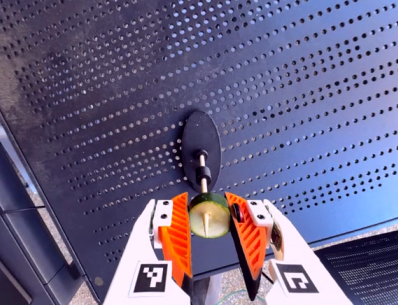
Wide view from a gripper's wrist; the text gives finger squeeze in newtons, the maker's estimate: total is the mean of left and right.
{"total": 10.3, "left": 9.9, "right": 10.7}